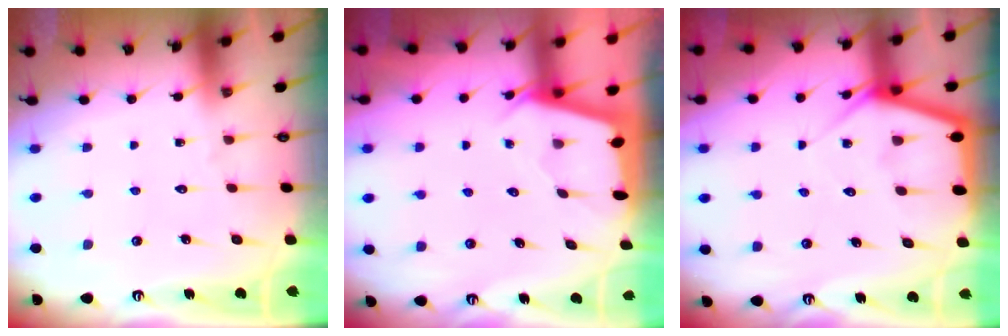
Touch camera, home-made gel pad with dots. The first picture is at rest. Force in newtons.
{"total": 2.0, "press": 2.0, "slide": 0.3}
{"total": 6.6, "press": 6.6, "slide": 0.4}